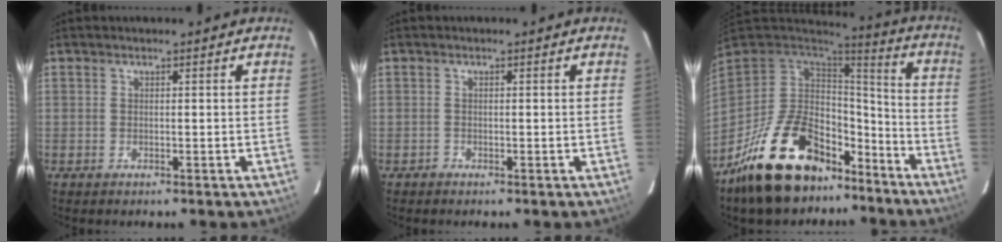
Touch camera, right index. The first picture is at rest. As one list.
[{"total": 0.6, "force": [-0.4, 0.3, -0.2], "torque": [0.002, 0.003, -0.010]}, {"total": 23.5, "force": [-17.4, 11.2, 11.2], "torque": [-0.212, 0.036, -0.266]}]